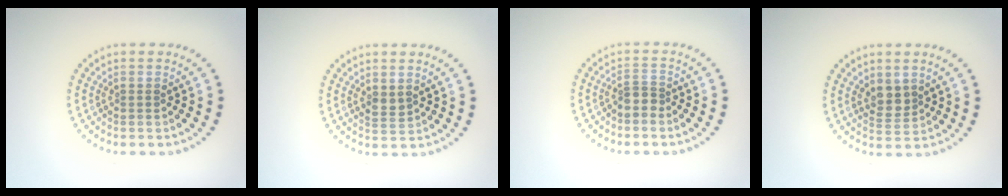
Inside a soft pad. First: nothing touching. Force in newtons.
{"total": 1.2, "press": 1.1, "slide": 0.4}
{"total": 1.7, "press": 1.3, "slide": 1.2}
{"total": 2.2, "press": 2.0, "slide": 0.8}